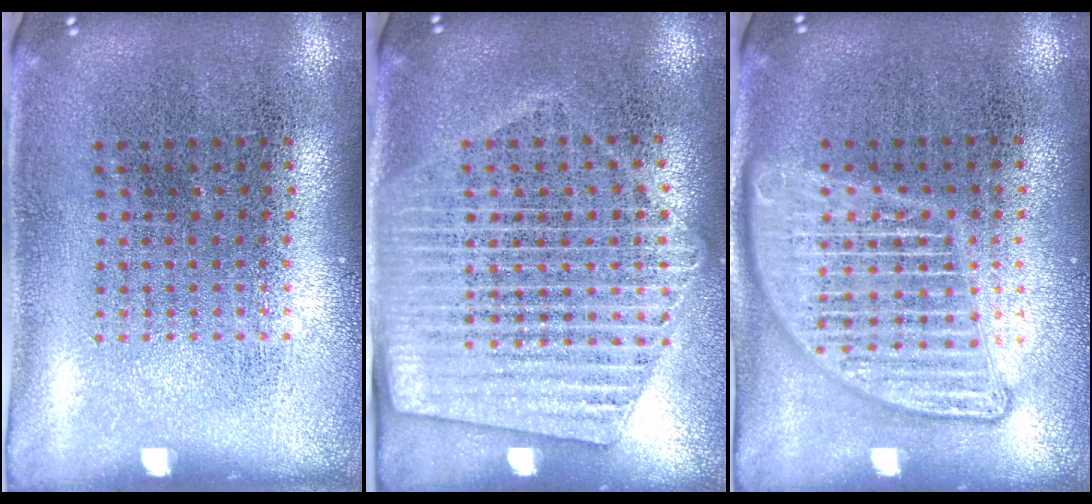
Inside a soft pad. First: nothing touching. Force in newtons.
{"total": 1.8, "press": 1.6, "slide": 0.7}
{"total": 2.8, "press": 2.8, "slide": 0.3}